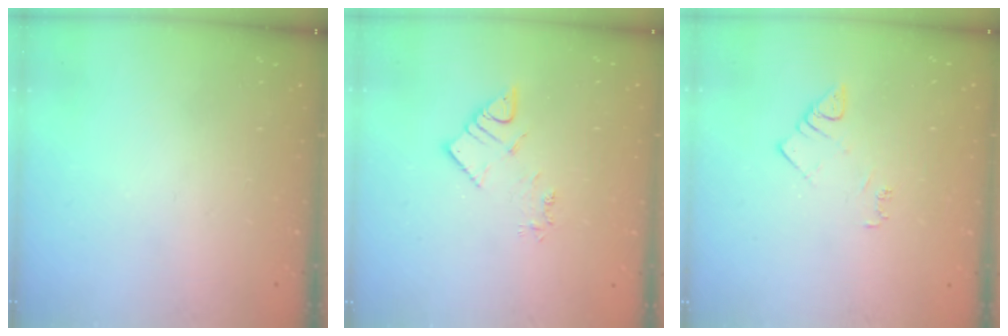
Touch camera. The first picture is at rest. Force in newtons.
{"total": 6.3, "press": 6.3, "slide": 0.4}
{"total": 5.2, "press": 5.2, "slide": 0.7}